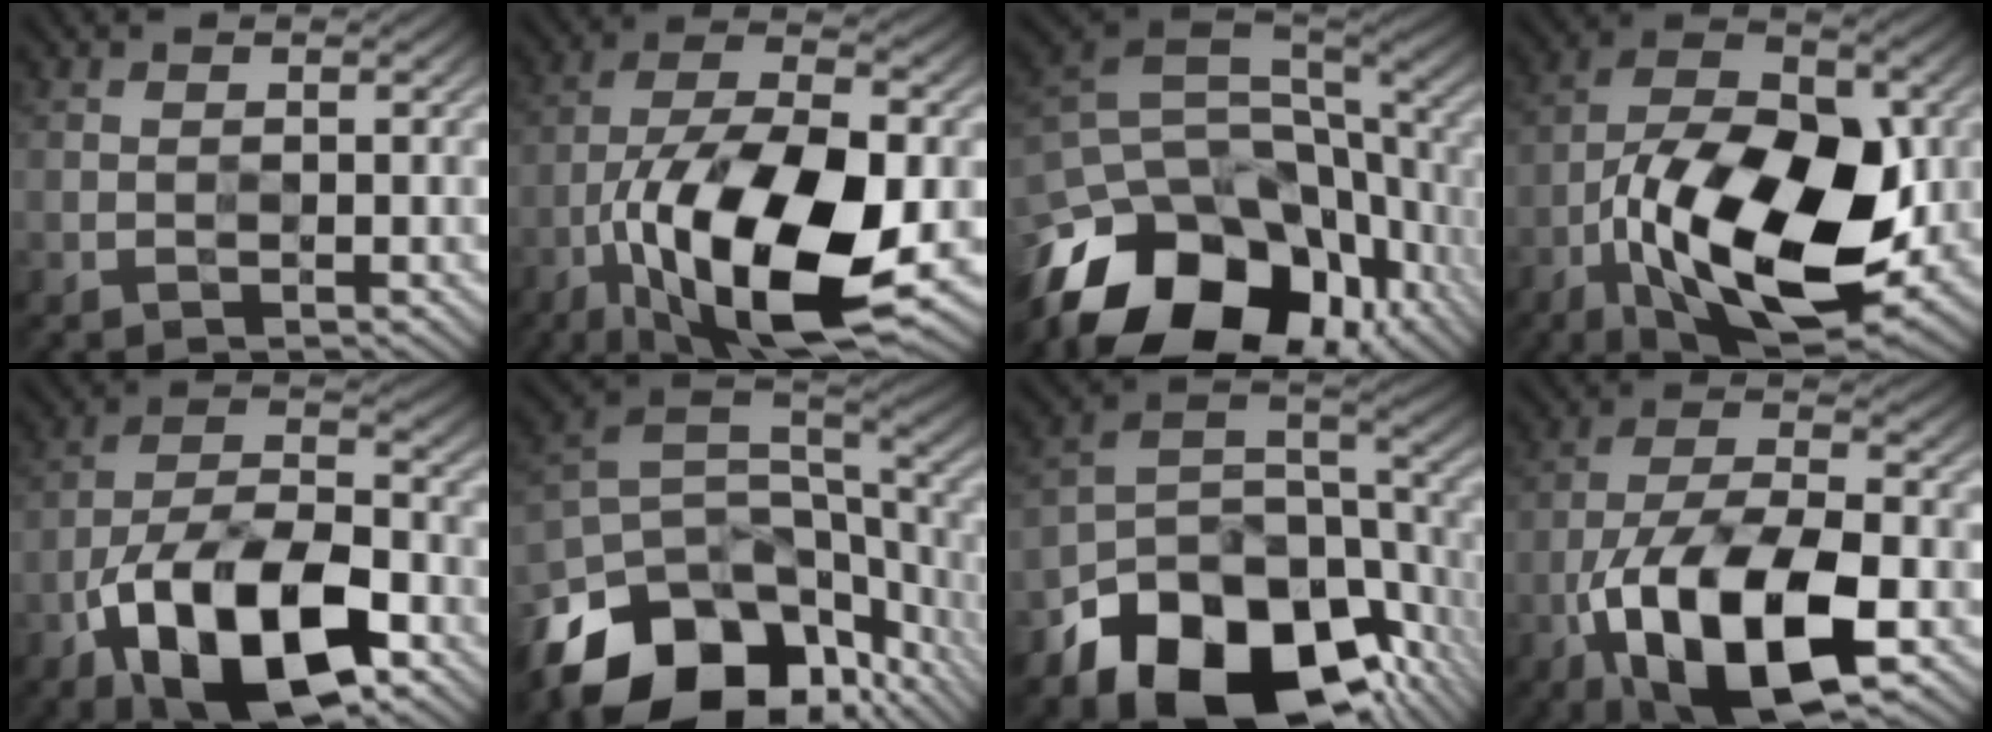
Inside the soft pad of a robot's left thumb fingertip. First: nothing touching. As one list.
[{"total": 17.5, "force": [-6.2, 6.9, 14.8], "torque": [-0.280, -0.009, -0.115]}, {"total": 17.7, "force": [-9.2, 9.7, 11.7], "torque": [-0.254, -0.020, -0.139]}, {"total": 17.5, "force": [-5.1, 8.4, 14.5], "torque": [-0.264, -0.005, -0.101]}, {"total": 15.9, "force": [-7.9, 7.2, 11.8], "torque": [-0.212, -0.009, -0.155]}, {"total": 16.0, "force": [-8.2, 8.6, 10.7], "torque": [-0.232, -0.029, -0.122]}, {"total": 16.2, "force": [-8.8, 8.9, 10.3], "torque": [-0.202, -0.027, -0.145]}, {"total": 16.4, "force": [-7.0, 6.8, 13.1], "torque": [-0.248, -0.008, -0.139]}]